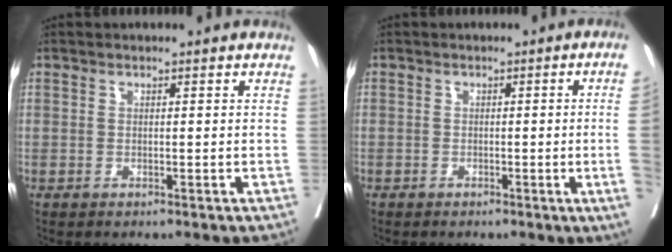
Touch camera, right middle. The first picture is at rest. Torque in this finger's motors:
{"motor_torque": [0.45, -0.39, -0.86, -0.21]}